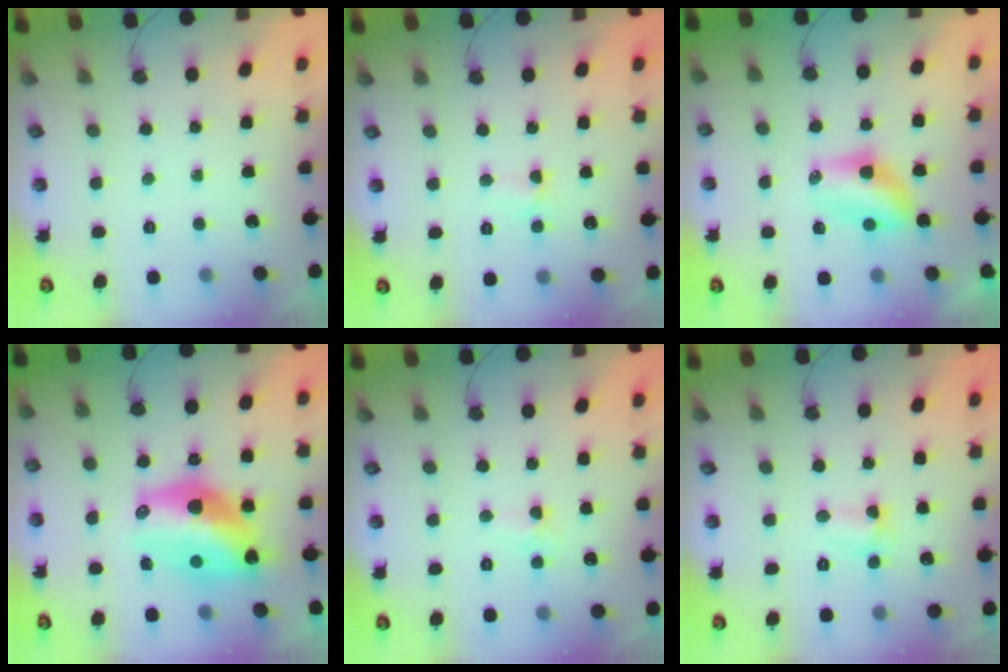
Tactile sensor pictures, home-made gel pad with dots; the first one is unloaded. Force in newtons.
{"total": 3.0, "press": 2.9, "slide": 0.4}
{"total": 7.2, "press": 6.9, "slide": 2.1}
{"total": 16.0, "press": 15.9, "slide": 1.5}
{"total": 4.3, "press": 4.2, "slide": 0.7}
{"total": 2.5, "press": 2.5, "slide": 0.5}